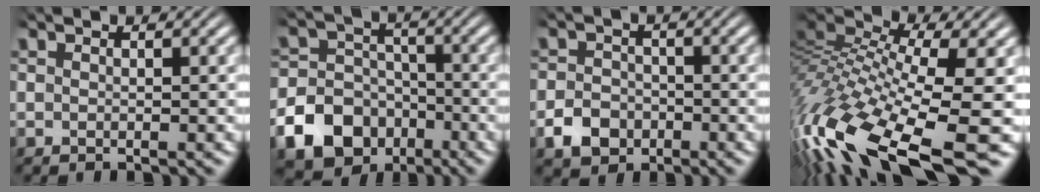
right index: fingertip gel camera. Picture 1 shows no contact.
{"total": 13.0, "force": [-6.6, 10.6, 3.5], "torque": [-0.060, -0.043, -0.112]}
{"total": 3.2, "force": [-1.9, 2.3, 1.0], "torque": [-0.004, -0.011, -0.032]}
{"total": 10.9, "force": [-3.8, 5.6, 8.5], "torque": [-0.188, -0.056, -0.040]}